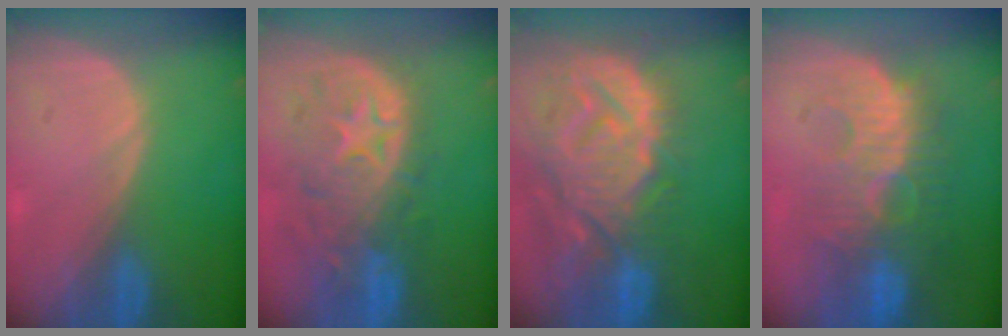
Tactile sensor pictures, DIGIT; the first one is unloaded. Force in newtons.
{"total": 11.1, "press": 9.8, "slide": 5.2}
{"total": 14.3, "press": 12.3, "slide": 7.3}
{"total": 10.6, "press": 9.9, "slide": 3.8}